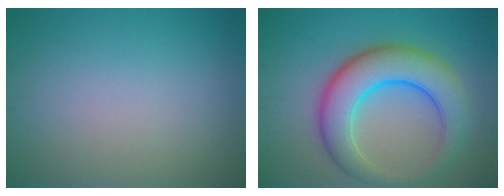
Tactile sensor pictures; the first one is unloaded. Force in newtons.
{"total": 8.1, "press": 8.1, "slide": 0.2}